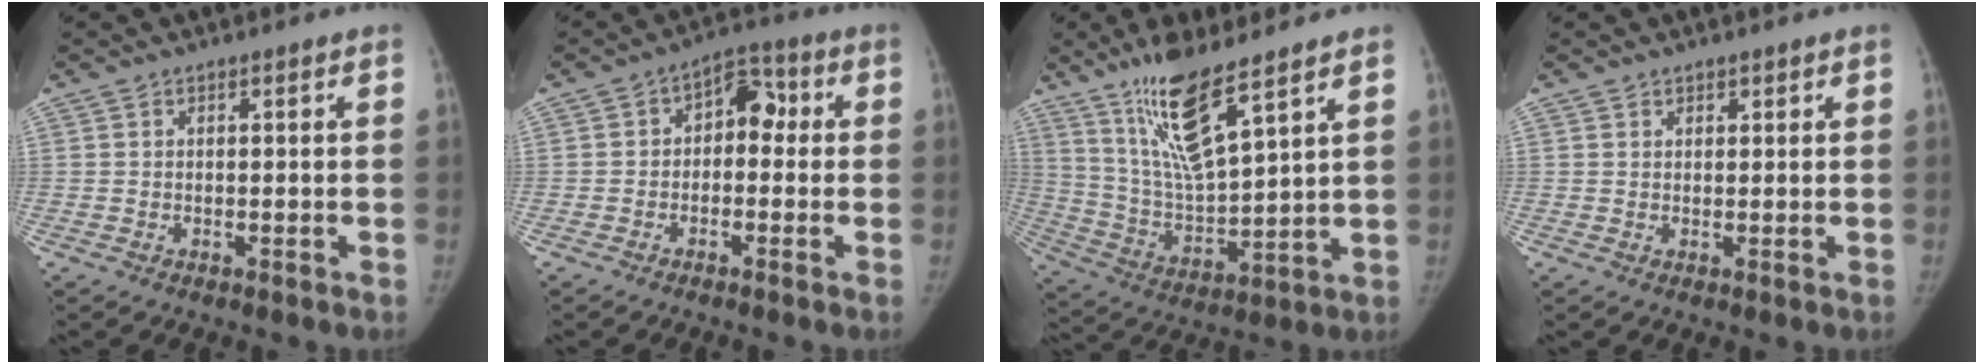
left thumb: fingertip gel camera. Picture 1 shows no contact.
{"total": 5.9, "force": [0.2, 4.4, 4.0], "torque": [-0.022, 0.022, -0.010]}
{"total": 14.9, "force": [9.9, 2.9, 10.8], "torque": [-0.193, -0.061, 0.204]}
{"total": 1.4, "force": [1.0, 1.0, 0.0], "torque": [0.022, -0.004, 0.008]}